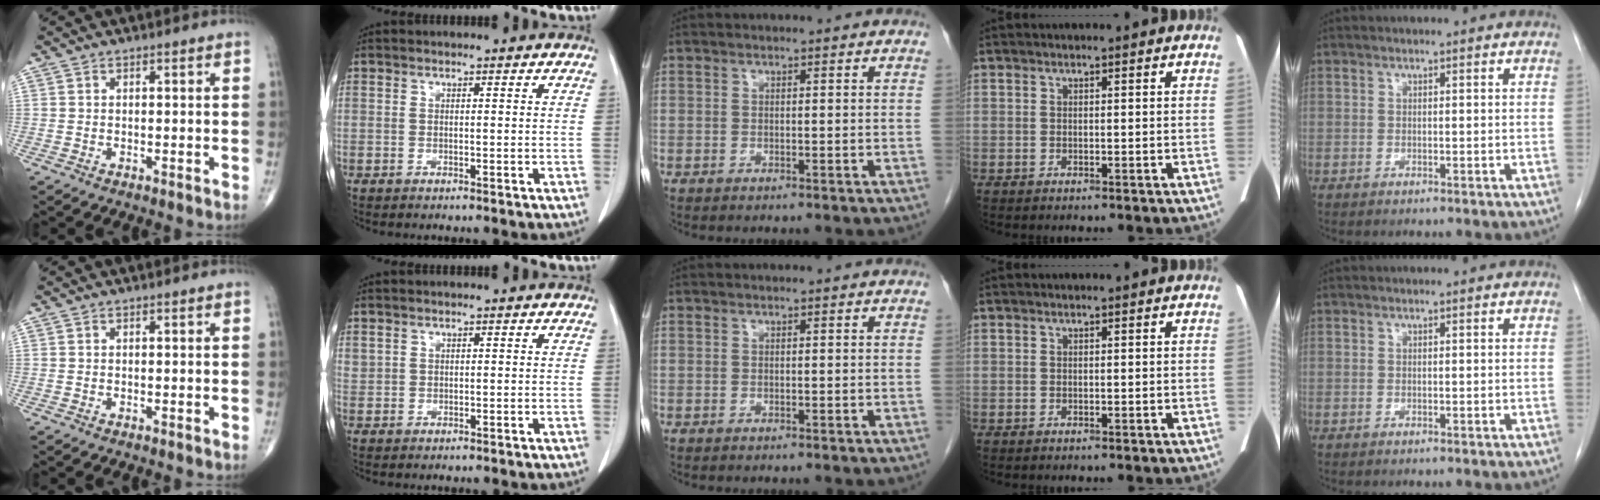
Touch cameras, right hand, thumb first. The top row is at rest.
{"index": {"total": 1.2, "force": [0.8, 0.9, 0.1], "torque": [0.007, 0.006, 0.014]}}